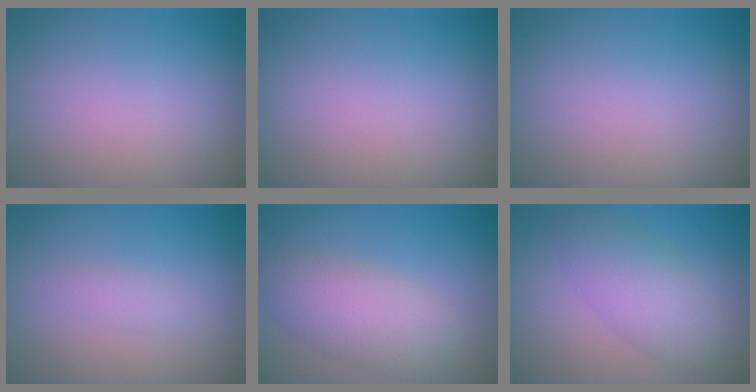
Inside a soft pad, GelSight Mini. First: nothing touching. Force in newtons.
{"total": 0.0}
{"total": 0.0}
{"total": 0.9, "press": 0.9, "slide": 0.0}
{"total": 4.8, "press": 4.8, "slide": 0.2}
{"total": 4.1, "press": 4.1, "slide": 0.1}